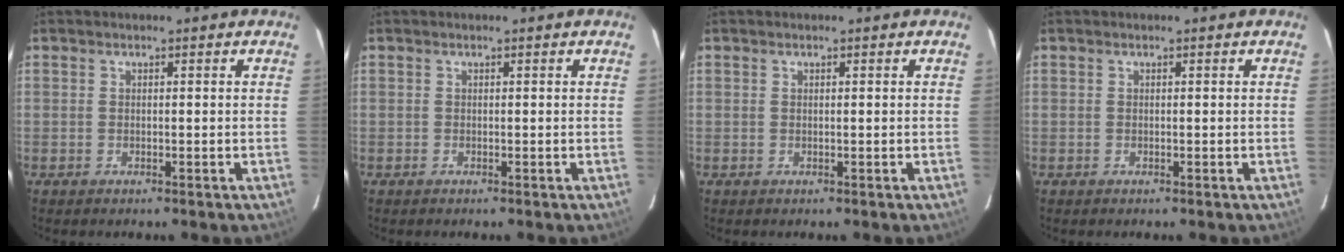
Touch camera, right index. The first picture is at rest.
{"total": 0.0}
{"total": 0.0}
{"total": 0.0}